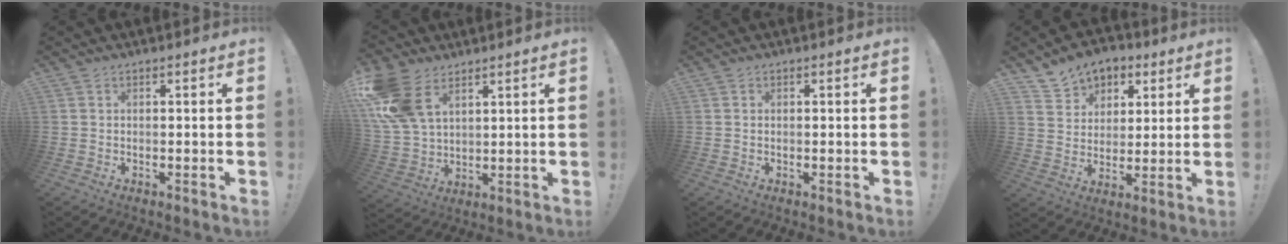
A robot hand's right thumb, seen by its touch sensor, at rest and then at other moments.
{"total": 15.5, "force": [7.7, 10.1, 9.0], "torque": [-0.186, -0.029, 0.151]}
{"total": 0.0}
{"total": 9.6, "force": [6.0, 7.1, 2.2], "torque": [-0.030, -0.041, 0.117]}